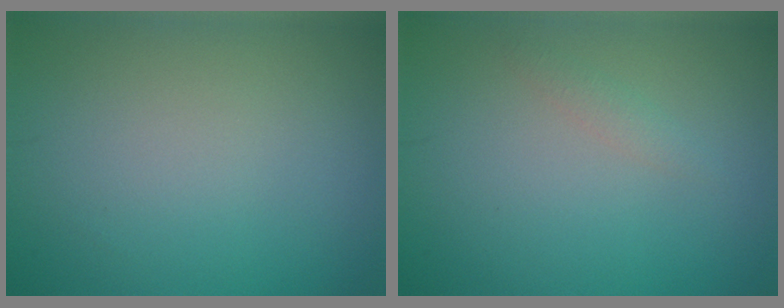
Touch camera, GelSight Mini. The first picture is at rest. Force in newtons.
{"total": 1.0, "press": 0.9, "slide": 0.1}